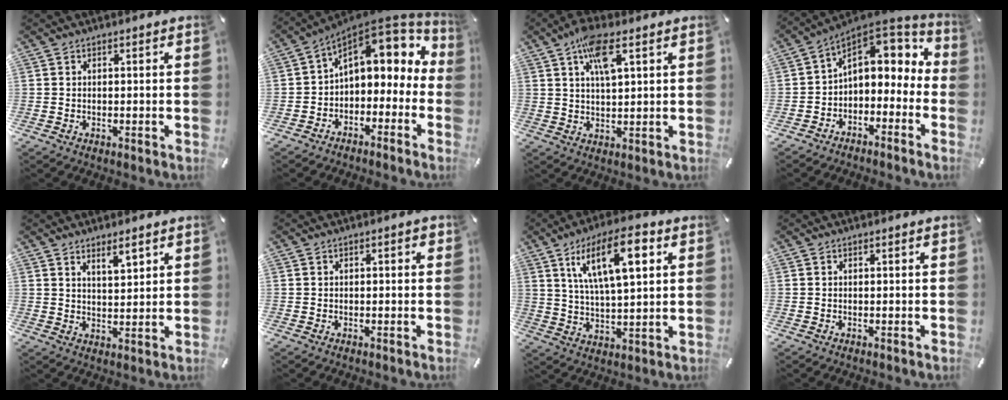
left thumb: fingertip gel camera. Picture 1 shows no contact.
{"total": 10.2, "force": [4.3, 6.7, 6.4], "torque": [-0.093, -0.037, 0.076]}
{"total": 8.7, "force": [4.3, 2.9, 7.0], "torque": [-0.130, -0.002, 0.072]}
{"total": 9.4, "force": [2.4, 6.8, 6.0], "torque": [-0.087, -0.014, 0.046]}
{"total": 4.4, "force": [3.7, 1.2, 2.0], "torque": [-0.029, -0.023, 0.065]}
{"total": 0.8, "force": [0.0, 0.3, 0.8], "torque": [-0.014, 0.002, -0.001]}
{"total": 15.9, "force": [7.1, 5.7, 13.1], "torque": [-0.228, -0.006, 0.112]}
{"total": 0.0}